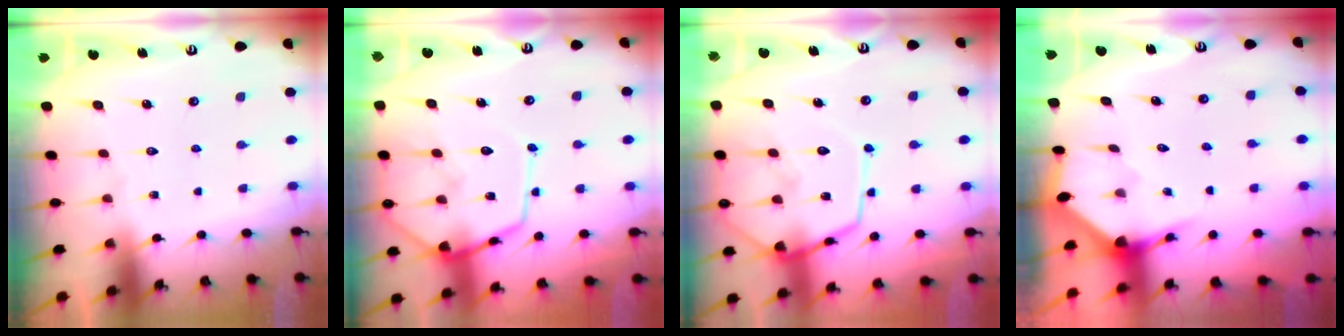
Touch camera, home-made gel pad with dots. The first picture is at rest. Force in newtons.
{"total": 13.0, "press": 13.0, "slide": 1.3}
{"total": 13.2, "press": 13.1, "slide": 1.3}
{"total": 2.9, "press": 2.9, "slide": 0.3}